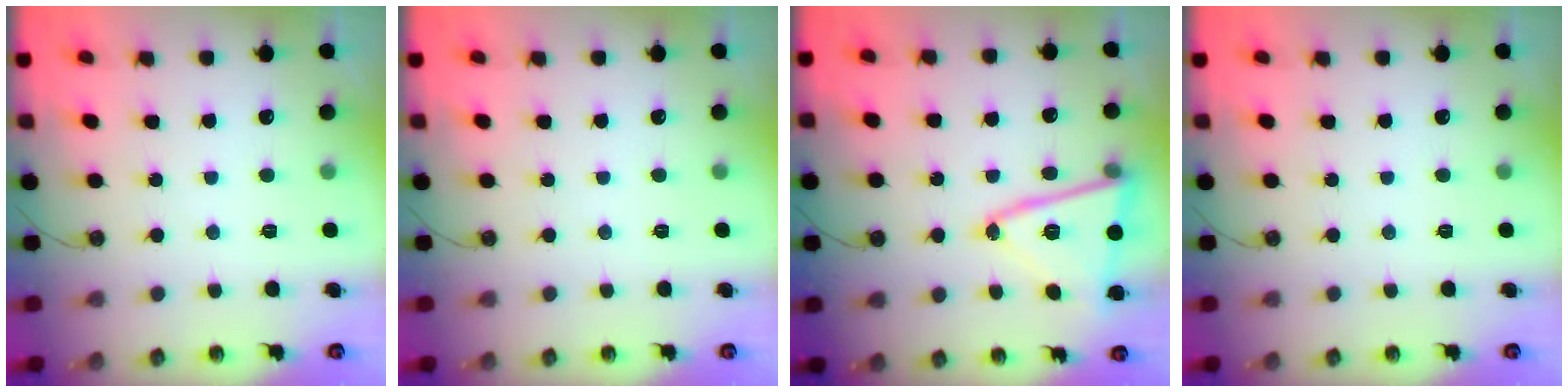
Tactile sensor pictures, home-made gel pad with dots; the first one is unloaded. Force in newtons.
{"total": 0.0}
{"total": 14.3, "press": 14.1, "slide": 2.4}
{"total": 0.0}